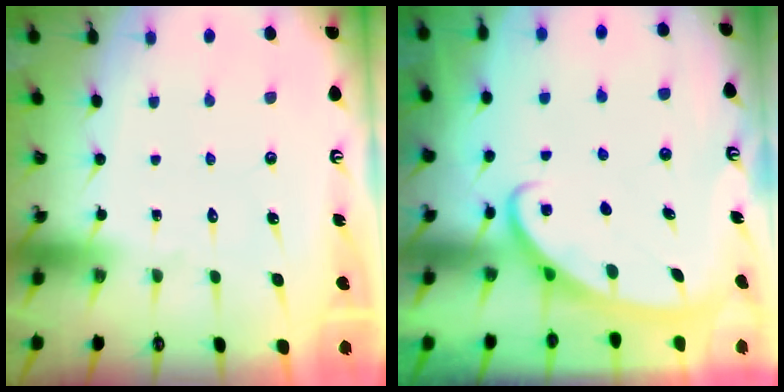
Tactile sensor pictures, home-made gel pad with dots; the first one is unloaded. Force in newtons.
{"total": 2.7, "press": 2.6, "slide": 0.4}